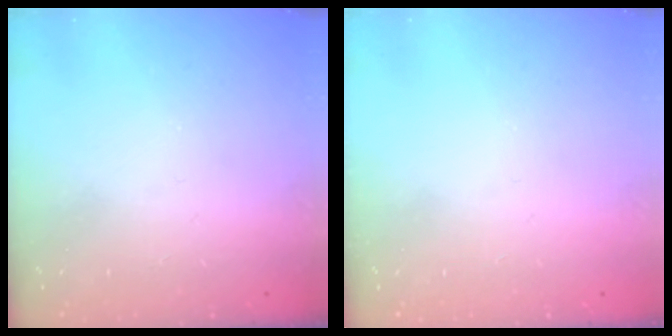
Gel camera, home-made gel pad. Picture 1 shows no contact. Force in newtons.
{"total": 0.0}